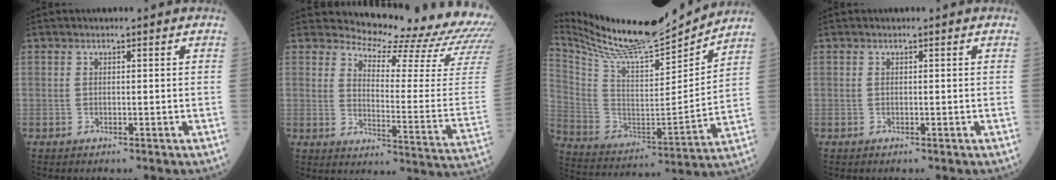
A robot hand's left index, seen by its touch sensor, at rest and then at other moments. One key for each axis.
{"total": 18.5, "fx": 18.2, "fy": 0.4, "fz": 3.5, "tx": -0.055, "ty": -0.147, "tz": 0.202}
{"total": 21.4, "fx": 19.9, "fy": 3.0, "fz": 7.4, "tx": -0.154, "ty": -0.027, "tz": 0.328}
{"total": 0.0}